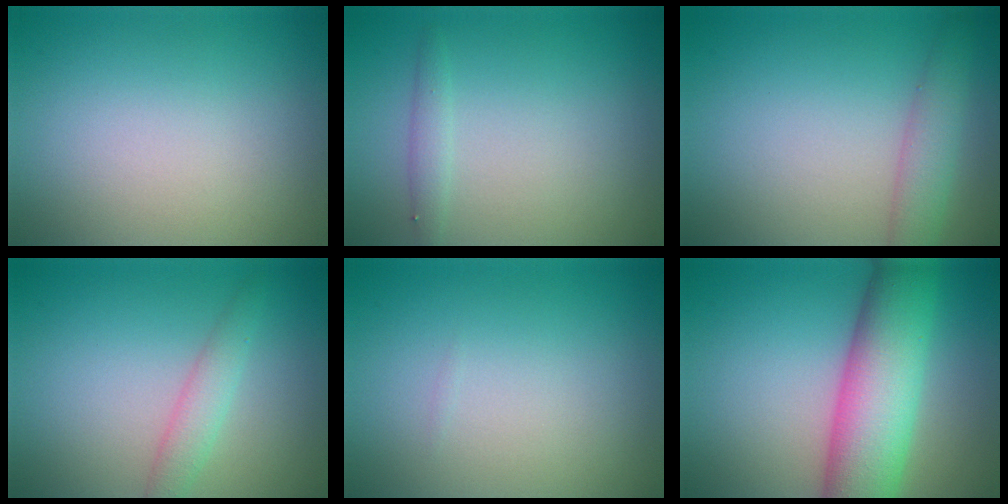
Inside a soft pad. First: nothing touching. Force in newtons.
{"total": 1.1, "press": 1.1, "slide": 0.1}
{"total": 2.9, "press": 2.9, "slide": 0.1}
{"total": 2.1, "press": 2.1, "slide": 0.1}
{"total": 0.0}
{"total": 9.9, "press": 9.9, "slide": 0.3}